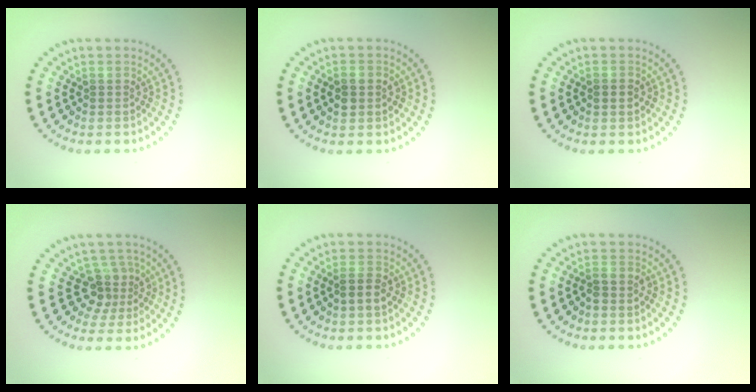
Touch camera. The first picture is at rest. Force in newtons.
{"total": 2.4, "press": 2.4, "slide": 0.1}
{"total": 1.7, "press": 1.7, "slide": 0.0}
{"total": 2.9, "press": 2.2, "slide": 2.0}
{"total": 1.8, "press": 1.8, "slide": 0.5}
{"total": 1.1, "press": 0.9, "slide": 0.5}